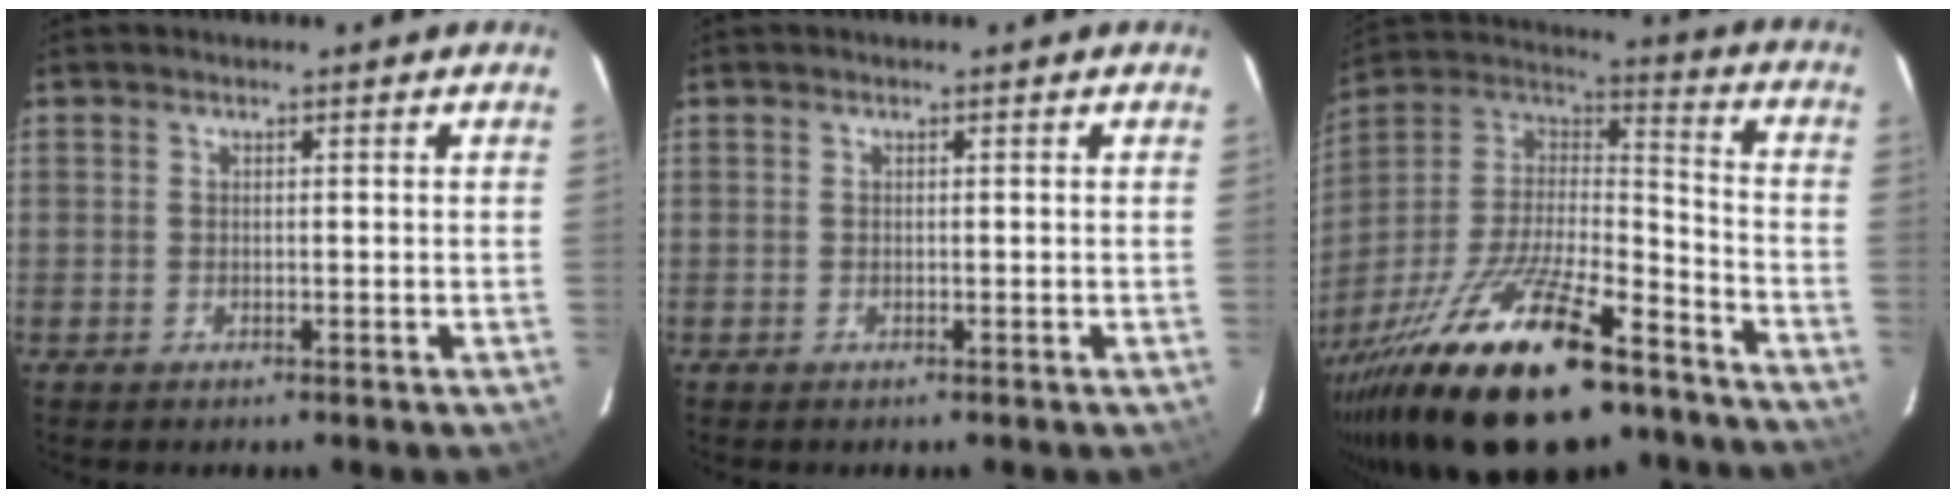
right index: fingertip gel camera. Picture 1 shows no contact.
{"total": 0.0}
{"total": 31.9, "force": [-21.9, 10.6, 20.7], "torque": [-0.397, -0.029, -0.345]}